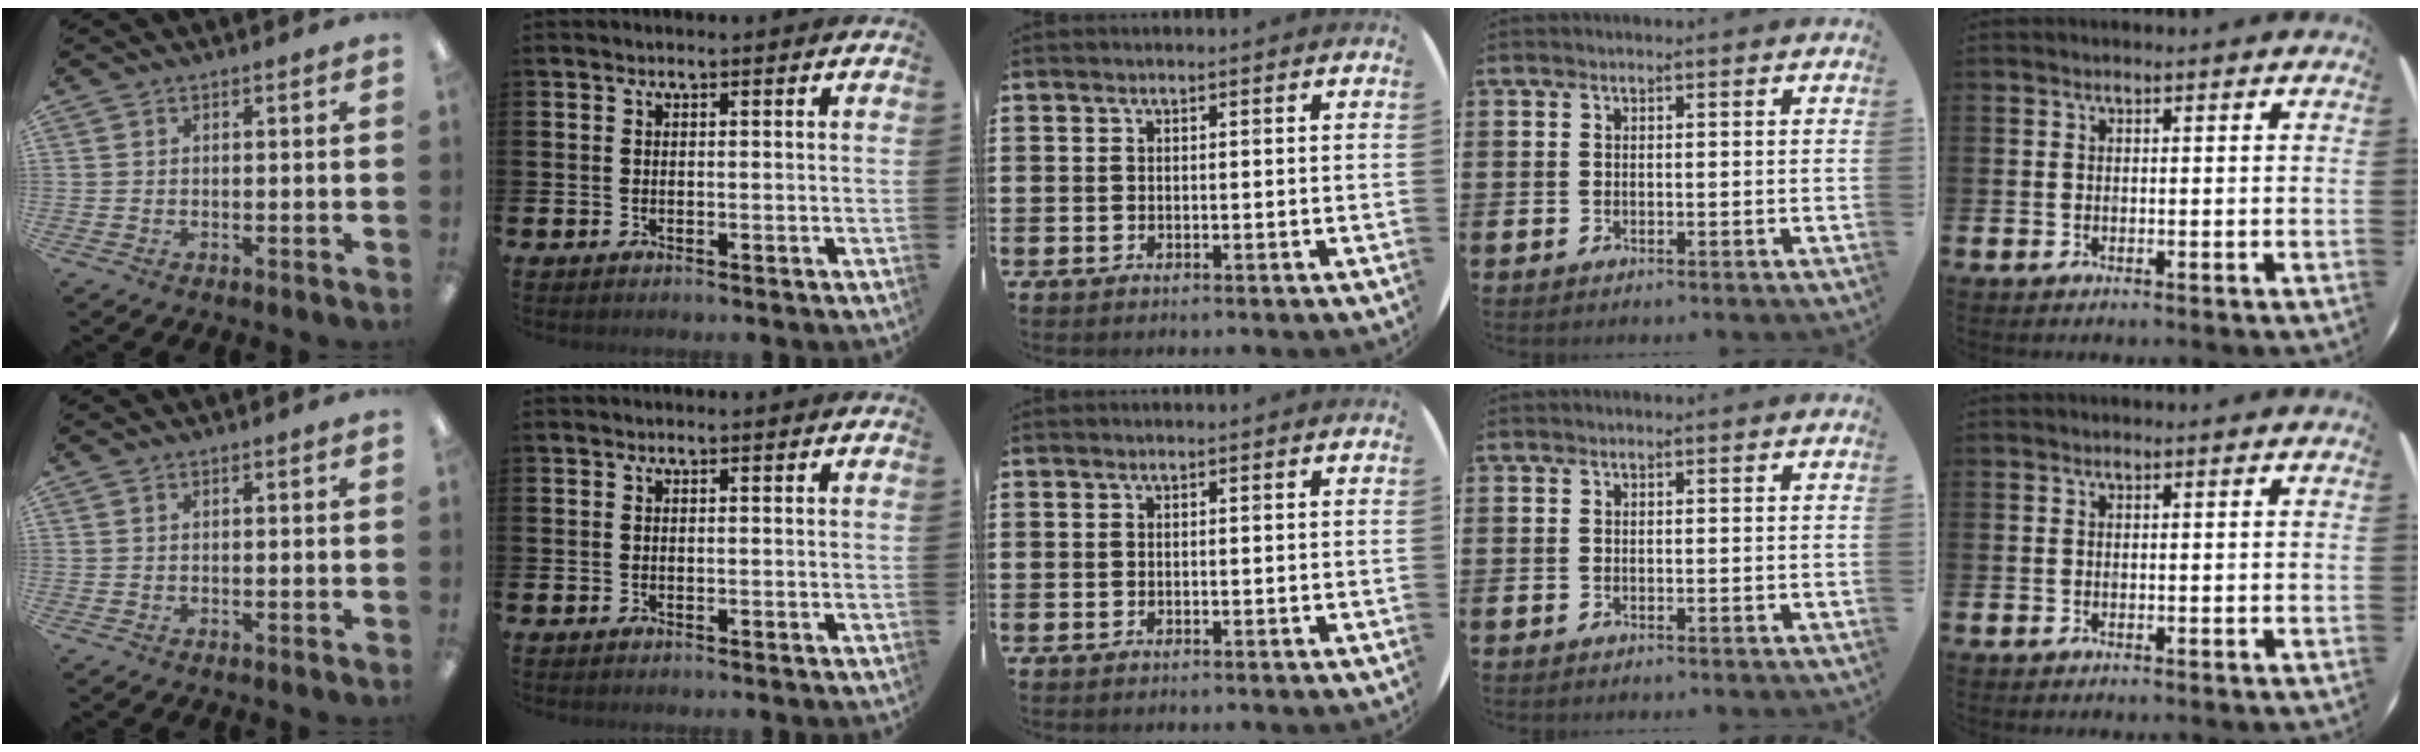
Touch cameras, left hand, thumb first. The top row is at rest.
{}